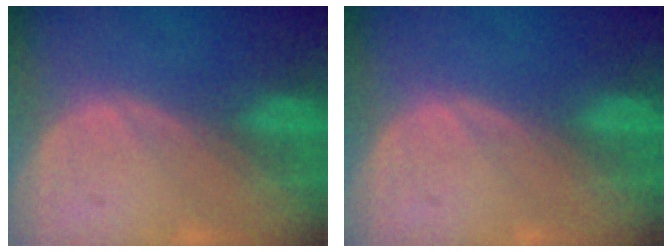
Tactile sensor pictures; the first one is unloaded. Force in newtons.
{"total": 0.0}